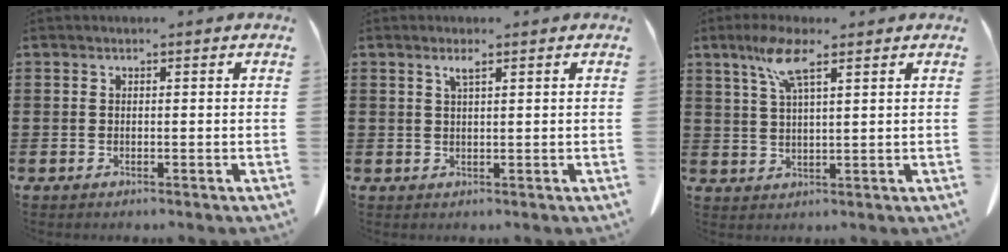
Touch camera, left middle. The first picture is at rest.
{"total": 1.4, "force": [0.8, 0.3, 1.2], "torque": [-0.025, 0.002, 0.013]}
{"total": 6.6, "force": [3.9, 1.2, 5.2], "torque": [-0.113, 0.010, 0.067]}